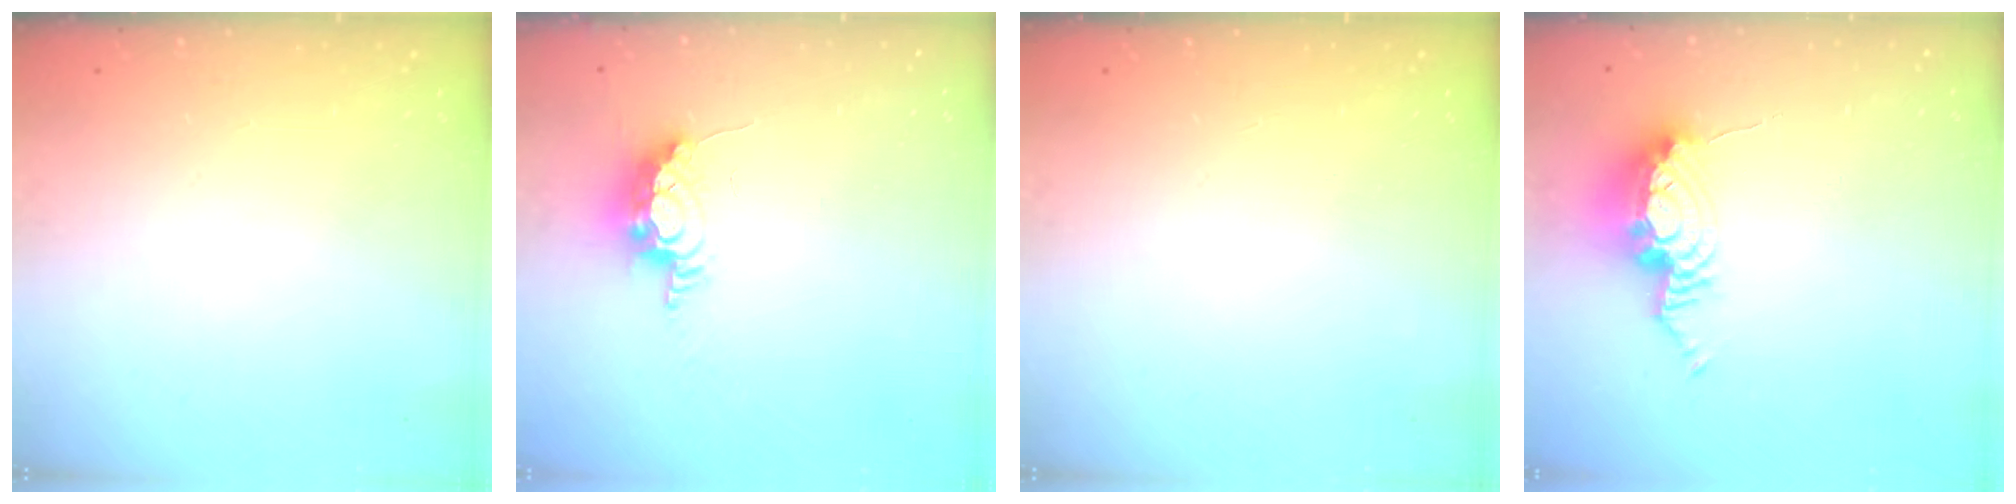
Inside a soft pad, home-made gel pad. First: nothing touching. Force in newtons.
{"total": 13.8, "press": 9.6, "slide": 10.0}
{"total": 0.0}
{"total": 10.8, "press": 10.4, "slide": 2.8}